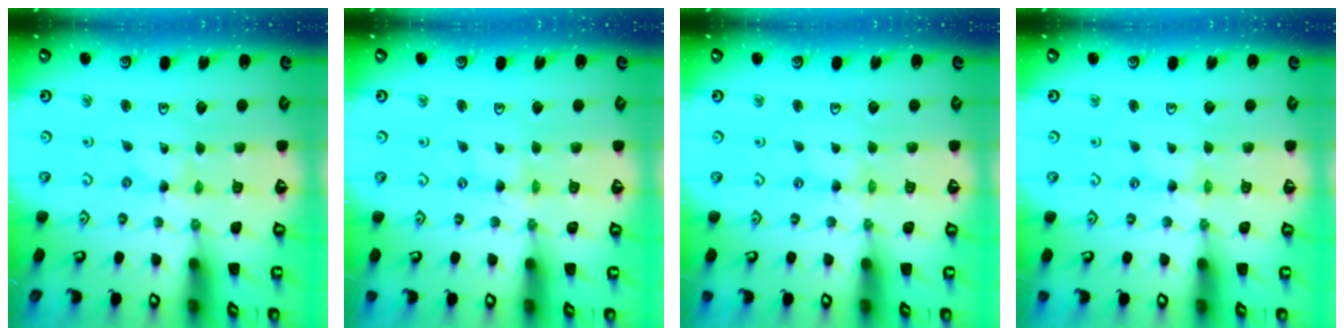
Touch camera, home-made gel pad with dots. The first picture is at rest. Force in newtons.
{"total": 0.0}
{"total": 0.0}
{"total": 0.0}